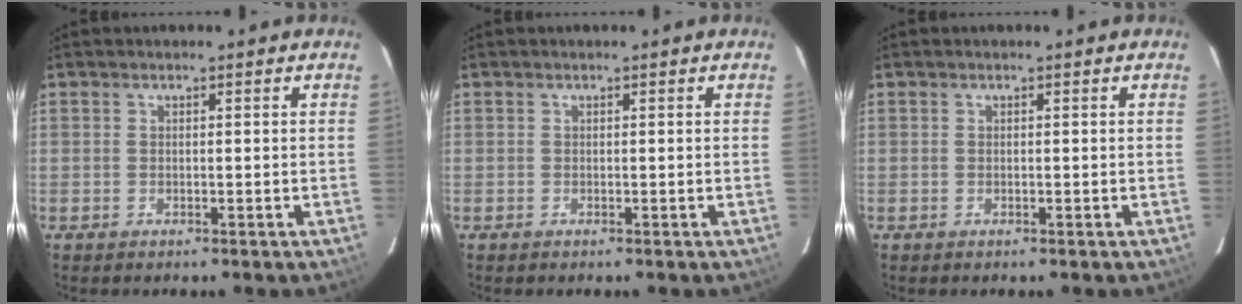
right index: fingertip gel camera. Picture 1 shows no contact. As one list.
[{"total": 0.0}, {"total": 0.0}]